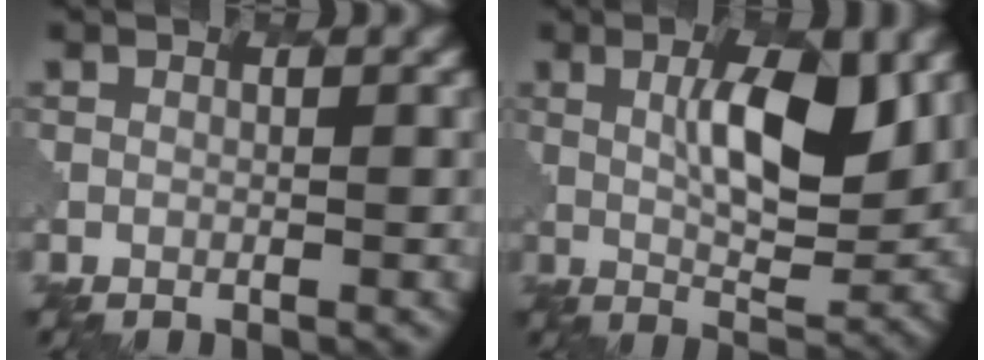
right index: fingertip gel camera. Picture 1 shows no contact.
{"total": 7.8, "force": [2.0, 2.4, 7.2], "torque": [-0.112, -0.007, 0.042]}